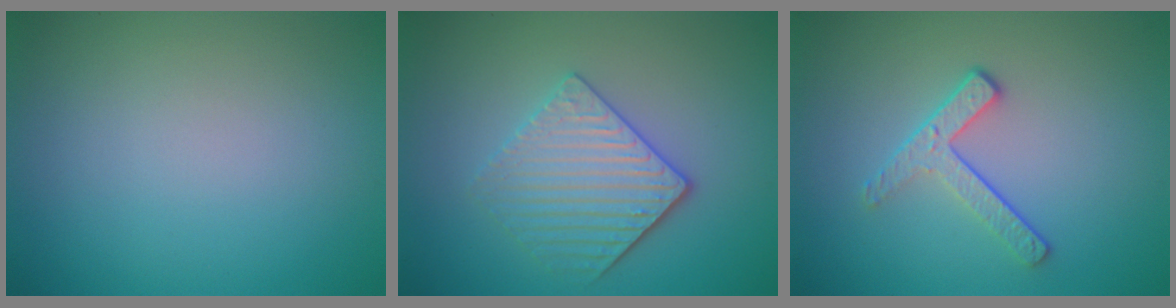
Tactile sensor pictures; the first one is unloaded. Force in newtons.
{"total": 3.9, "press": 3.5, "slide": 1.7}
{"total": 2.3, "press": 1.7, "slide": 1.6}